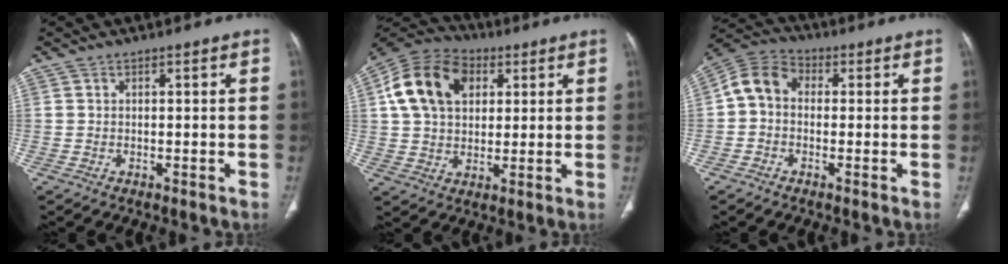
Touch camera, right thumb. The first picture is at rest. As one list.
[{"total": 16.3, "force": [4.7, 11.4, 10.6], "torque": [-0.179, 0.013, 0.078]}, {"total": 7.7, "force": [-0.1, 6.0, 4.7], "torque": [-0.077, 0.024, -0.019]}]